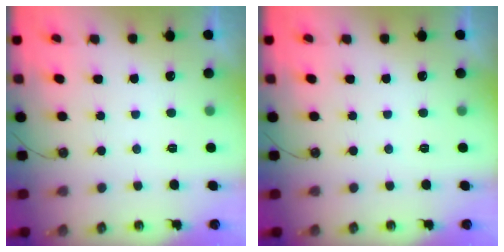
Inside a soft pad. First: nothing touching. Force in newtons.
{"total": 0.0}